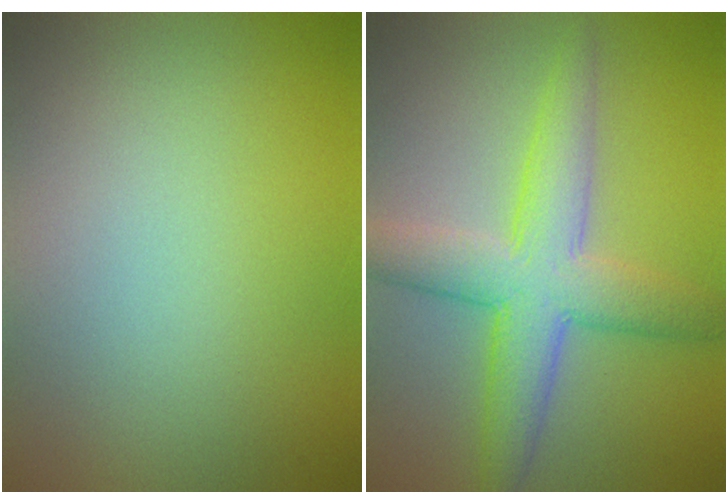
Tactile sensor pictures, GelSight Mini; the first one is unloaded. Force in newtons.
{"total": 6.6, "press": 6.6, "slide": 0.3}